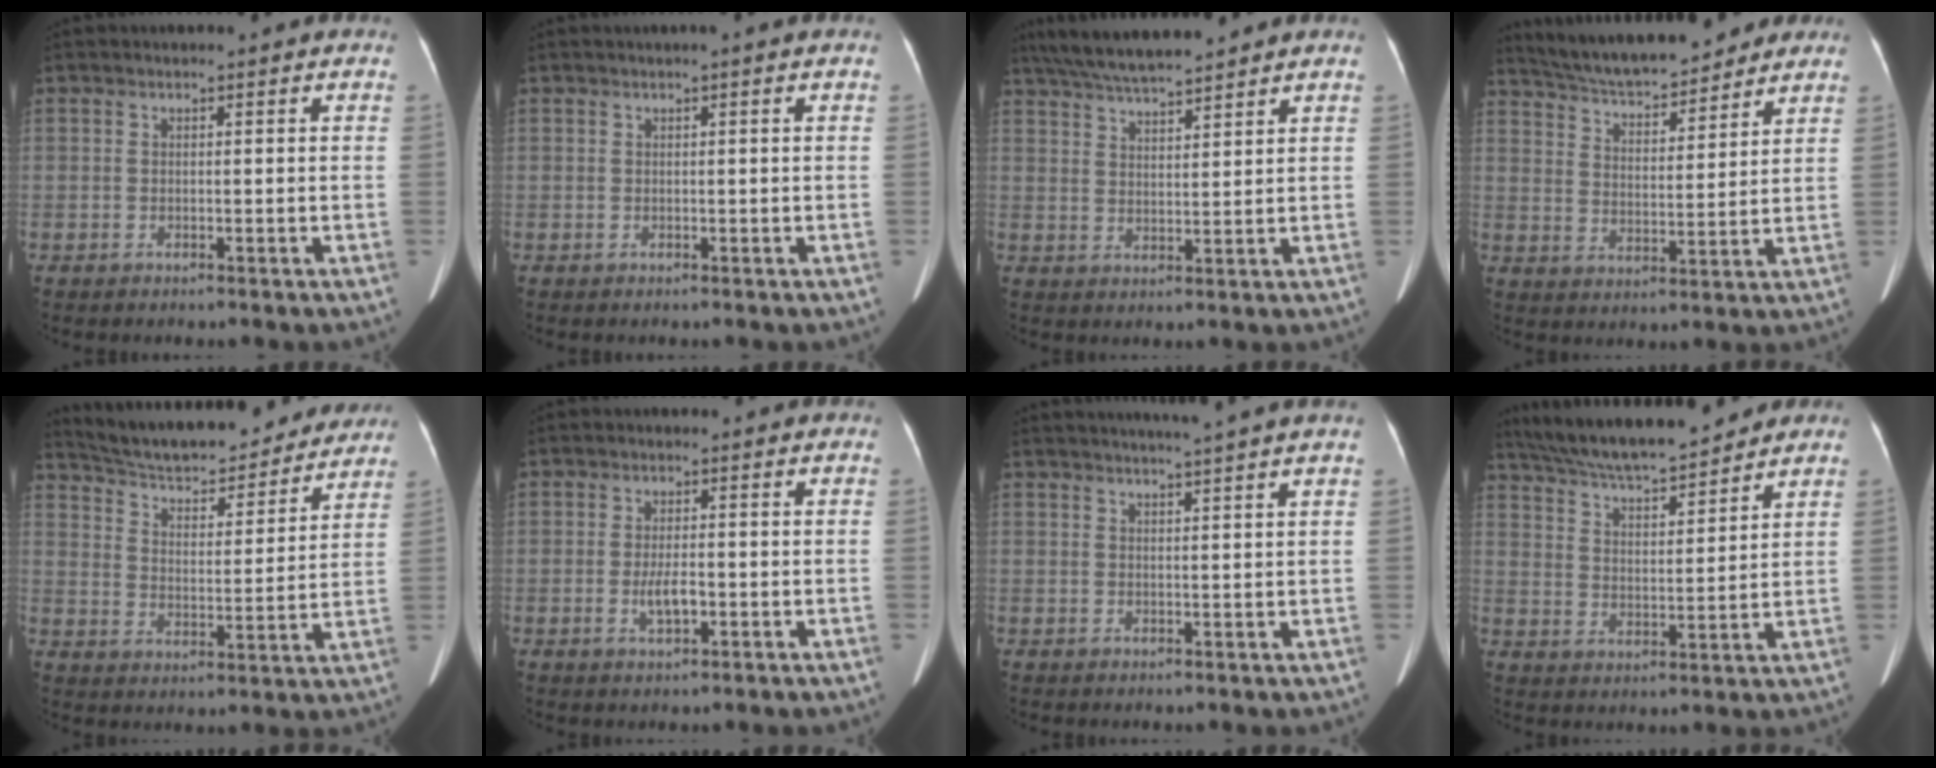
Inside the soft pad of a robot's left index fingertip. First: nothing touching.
{"total": 0.5, "force": [0.2, -0.1, 0.5], "torque": [-0.011, 0.003, 0.006]}
{"total": 9.7, "force": [8.7, 0.4, 4.3], "torque": [-0.077, 0.026, 0.147]}
{"total": 16.2, "force": [14.5, 3.6, 6.3], "torque": [-0.105, 0.024, 0.226]}
{"total": 22.8, "force": [20.7, 5.4, 8.1], "torque": [-0.127, 0.011, 0.288]}
{"total": 3.3, "force": [-0.8, 1.1, 3.0], "torque": [-0.058, -0.001, -0.013]}
{"total": 6.3, "force": [5.4, -1.4, 2.9], "torque": [-0.037, 0.010, 0.066]}
{"total": 16.3, "force": [14.6, 2.3, 7.0], "torque": [-0.126, 0.022, 0.241]}